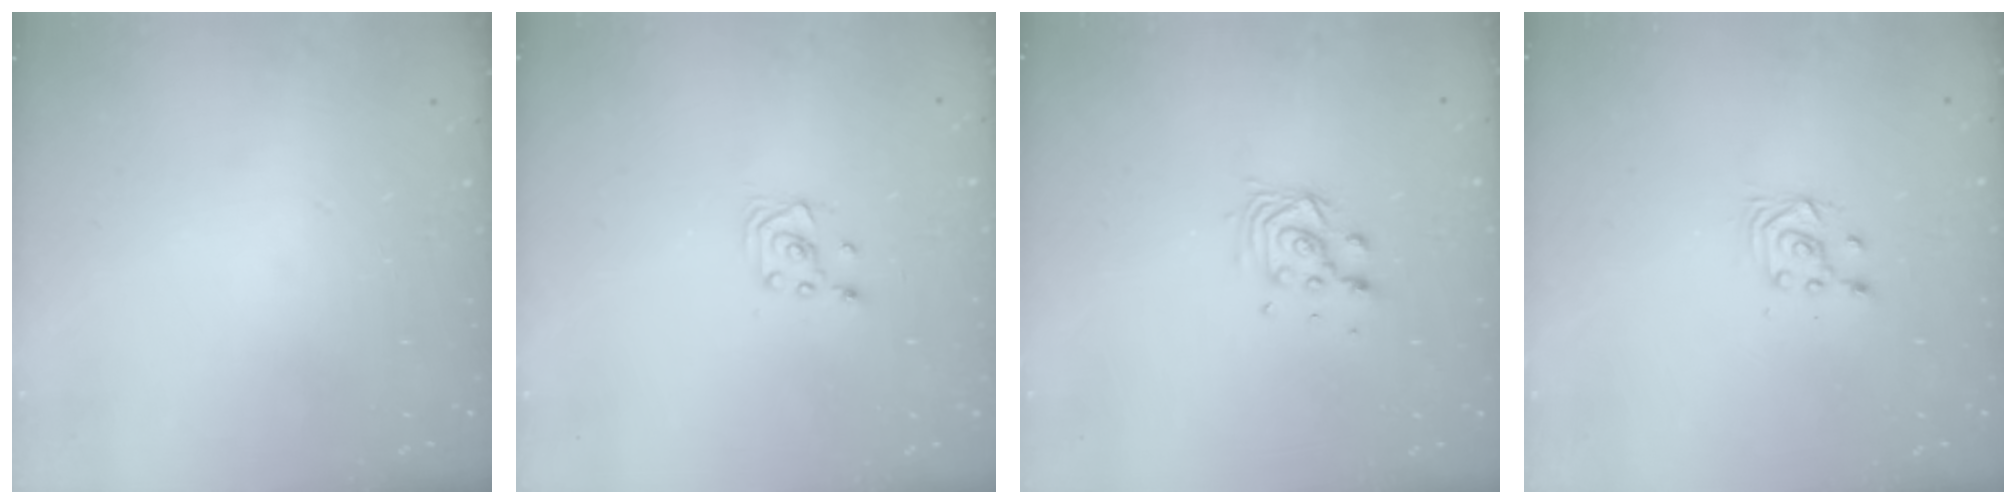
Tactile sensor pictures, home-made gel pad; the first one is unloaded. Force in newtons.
{"total": 2.2, "press": 2.2, "slide": 0.3}
{"total": 6.8, "press": 6.8, "slide": 0.5}
{"total": 4.1, "press": 4.0, "slide": 0.7}